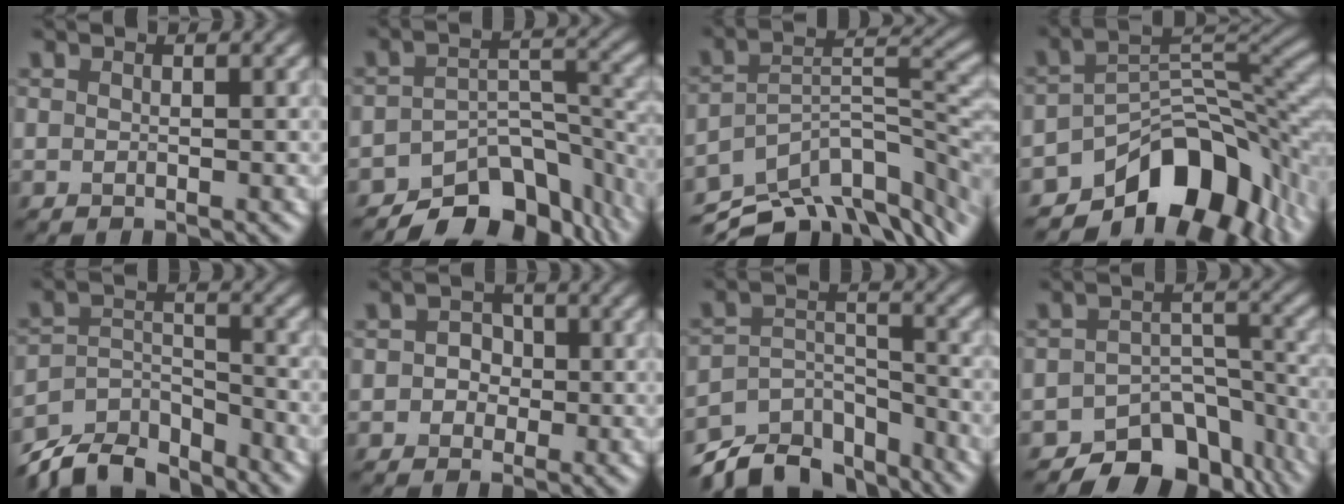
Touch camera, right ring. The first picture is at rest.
{"total": 8.8, "force": [-6.8, 3.9, 4.0], "torque": [-0.043, -0.016, -0.109]}
{"total": 11.4, "force": [-8.0, 4.6, 6.7], "torque": [-0.118, 0.010, -0.136]}
{"total": 10.6, "force": [-6.6, 5.3, 6.4], "torque": [-0.075, 0.002, -0.121]}
{"total": 6.9, "force": [-6.2, 2.4, 1.9], "torque": [-0.036, -0.004, -0.116]}
{"total": 1.8, "force": [0.0, 1.7, 0.7], "torque": [0.009, 0.004, -0.012]}
{"total": 8.0, "force": [-6.8, 3.3, 2.4], "torque": [-0.040, -0.002, -0.113]}
{"total": 8.1, "force": [-6.3, 4.2, 2.9], "torque": [-0.023, -0.012, -0.092]}